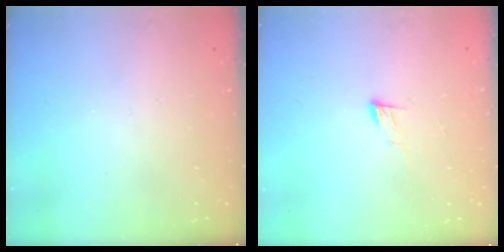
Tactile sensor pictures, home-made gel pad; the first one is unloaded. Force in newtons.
{"total": 6.3, "press": 6.2, "slide": 0.5}